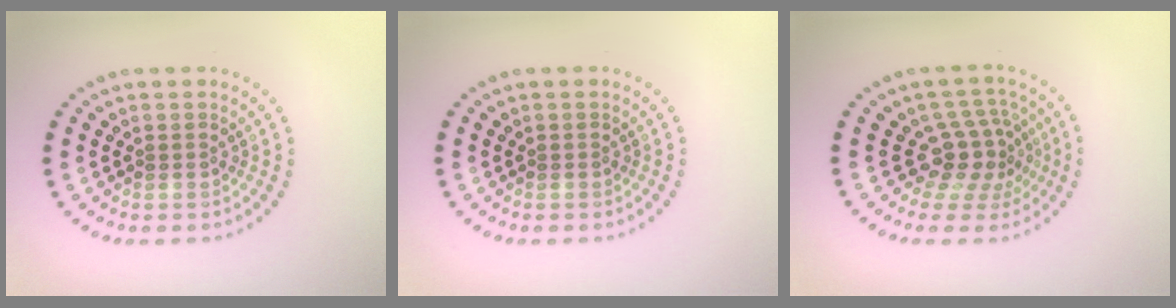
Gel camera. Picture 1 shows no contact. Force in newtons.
{"total": 0.0}
{"total": 3.9, "press": 3.0, "slide": 2.5}